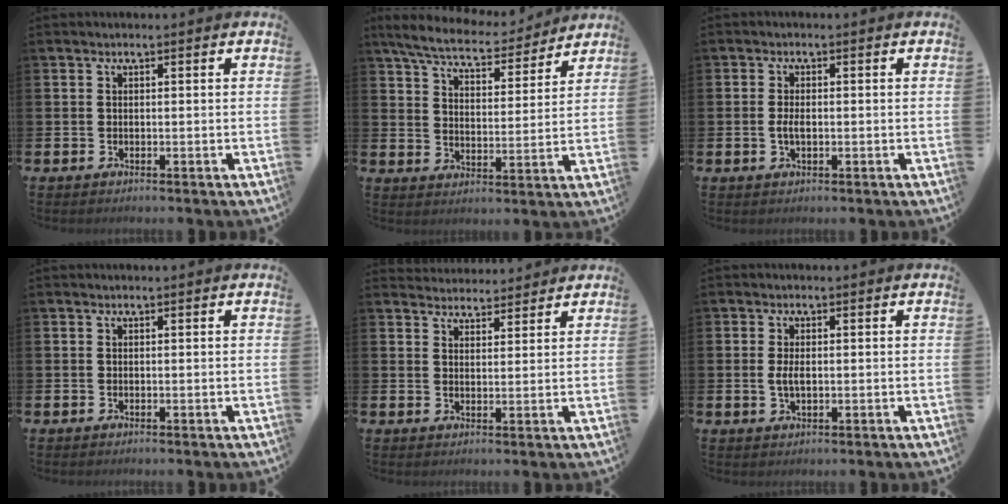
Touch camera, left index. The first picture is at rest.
{"total": 7.1, "force": [6.7, 1.3, 2.2], "torque": [-0.066, -0.042, 0.114]}
{"total": 2.0, "force": [-0.3, 1.0, 1.7], "torque": [-0.027, 0.000, -0.008]}
{"total": 0.0}
{"total": 3.4, "force": [3.3, 0.8, -0.3], "torque": [-0.001, -0.016, 0.061]}
{"total": 2.3, "force": [0.0, 1.1, 2.0], "torque": [-0.034, 0.002, -0.004]}